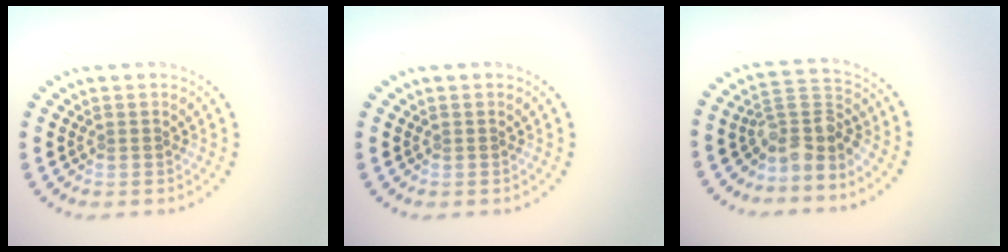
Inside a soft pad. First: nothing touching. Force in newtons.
{"total": 0.0}
{"total": 3.7, "press": 2.7, "slide": 2.6}